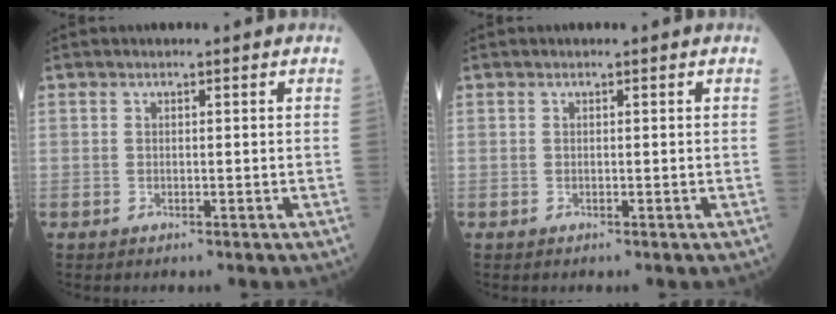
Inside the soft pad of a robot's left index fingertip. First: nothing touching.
{"total": 0.0}